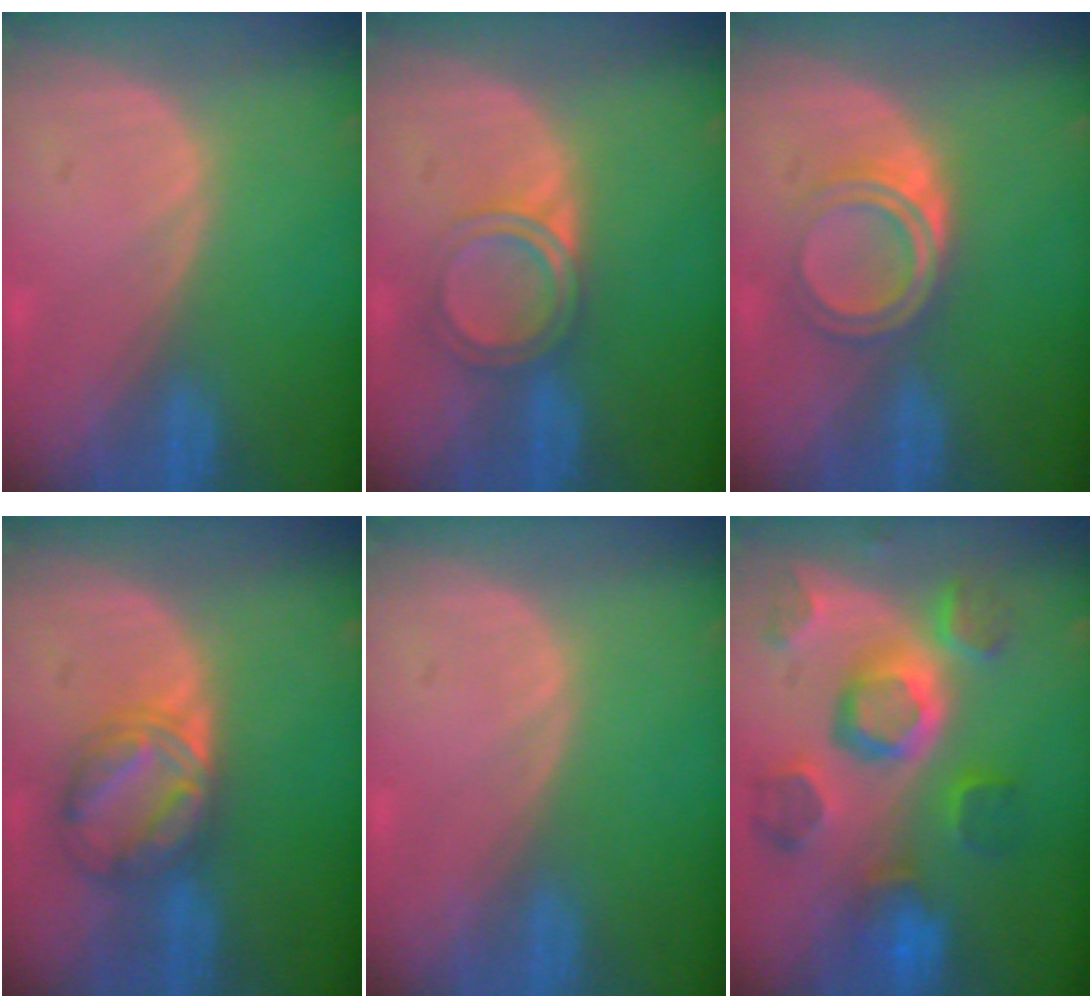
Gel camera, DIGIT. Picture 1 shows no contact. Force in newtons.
{"total": 4.1, "press": 4.1, "slide": 0.3}
{"total": 5.2, "press": 4.4, "slide": 2.7}
{"total": 6.3, "press": 6.3, "slide": 0.3}
{"total": 0.0}
{"total": 11.5, "press": 10.1, "slide": 5.5}